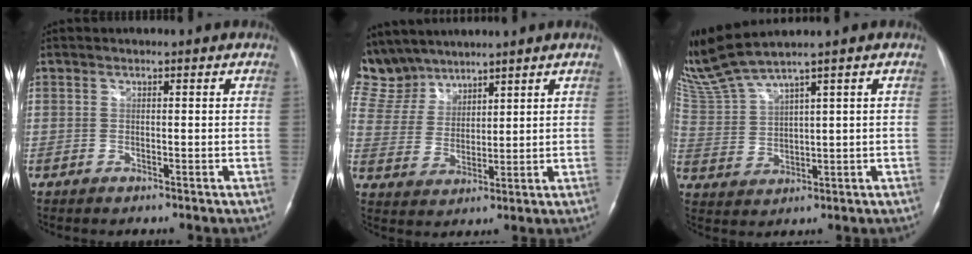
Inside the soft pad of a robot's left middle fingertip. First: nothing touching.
{"total": 10.5, "force": [9.5, 4.4, 1.0], "torque": [-0.038, 0.019, 0.208]}
{"total": 8.3, "force": [7.4, -1.2, 3.5], "torque": [-0.093, 0.006, 0.163]}